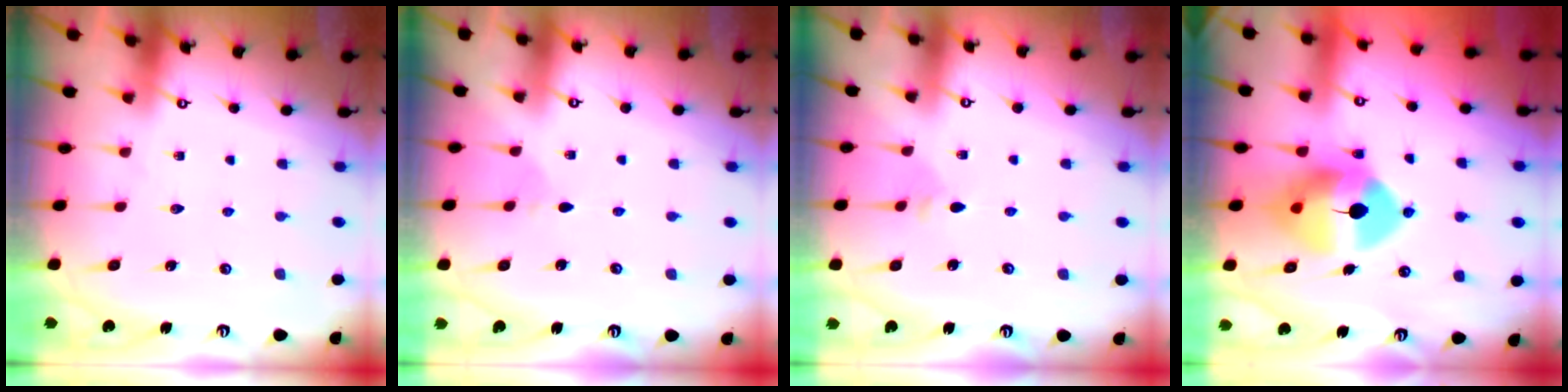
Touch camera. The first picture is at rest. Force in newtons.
{"total": 1.6, "press": 1.6, "slide": 0.4}
{"total": 2.0, "press": 2.0, "slide": 0.5}
{"total": 12.0, "press": 11.8, "slide": 1.9}